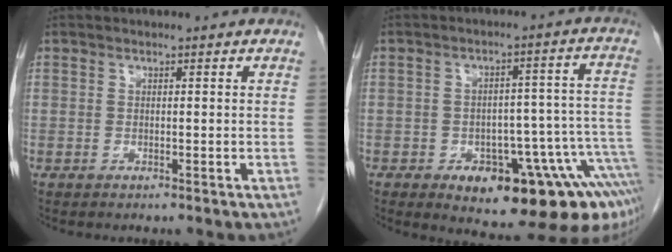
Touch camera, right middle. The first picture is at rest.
{"total": 17.5, "force": [-9.6, 5.3, 13.6], "torque": [-0.100, 0.037, -0.121]}